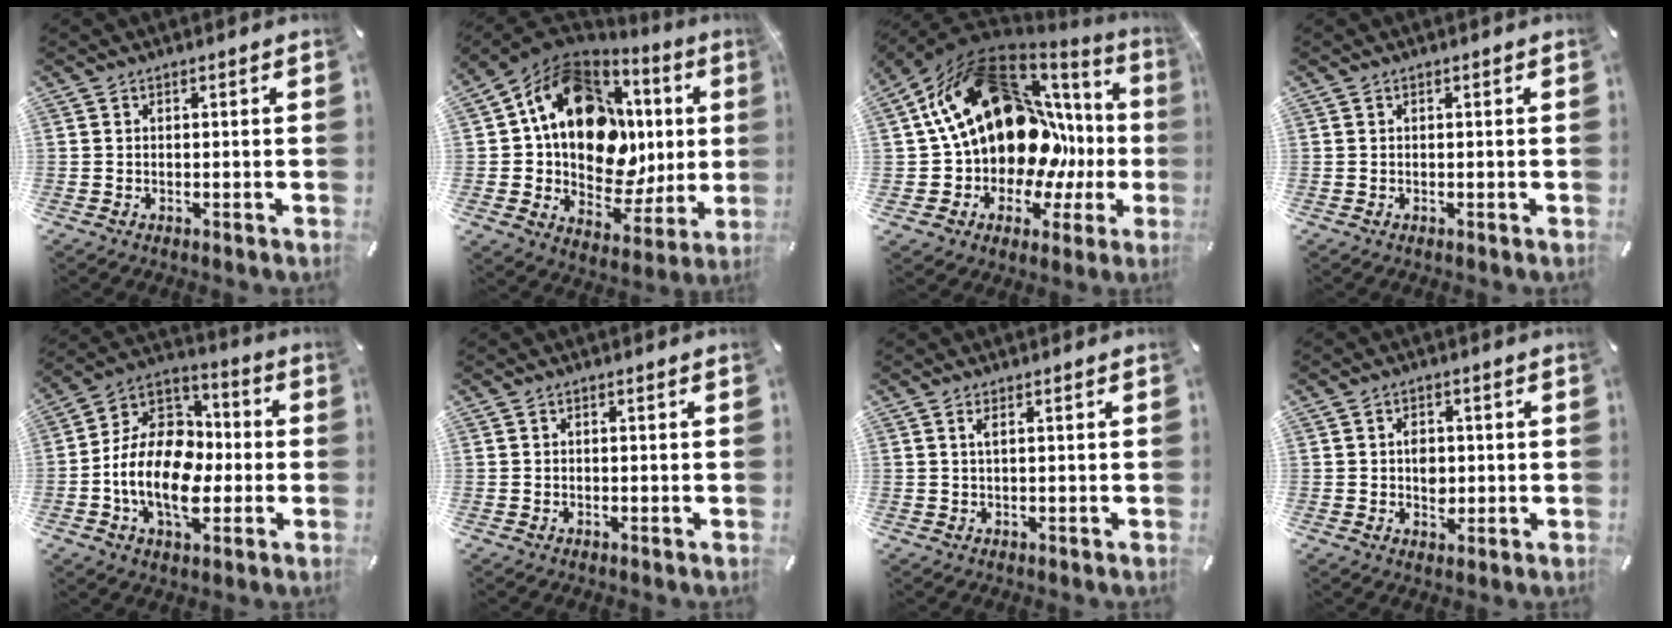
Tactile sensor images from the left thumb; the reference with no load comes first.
{"total": 19.6, "force": [5.9, 13.8, 12.7], "torque": [-0.207, -0.040, 0.100]}
{"total": 25.9, "force": [6.3, 17.3, 18.2], "torque": [-0.297, -0.068, 0.147]}
{"total": 0.0}
{"total": 17.2, "force": [-4.3, 12.0, 11.6], "torque": [-0.246, 0.012, -0.081]}
{"total": 0.0}
{"total": 1.4, "force": [0.4, 0.1, 1.3], "torque": [-0.028, -0.001, 0.007]}
{"total": 4.4, "force": [-0.1, 3.6, 2.6], "torque": [-0.025, -0.004, -0.005]}